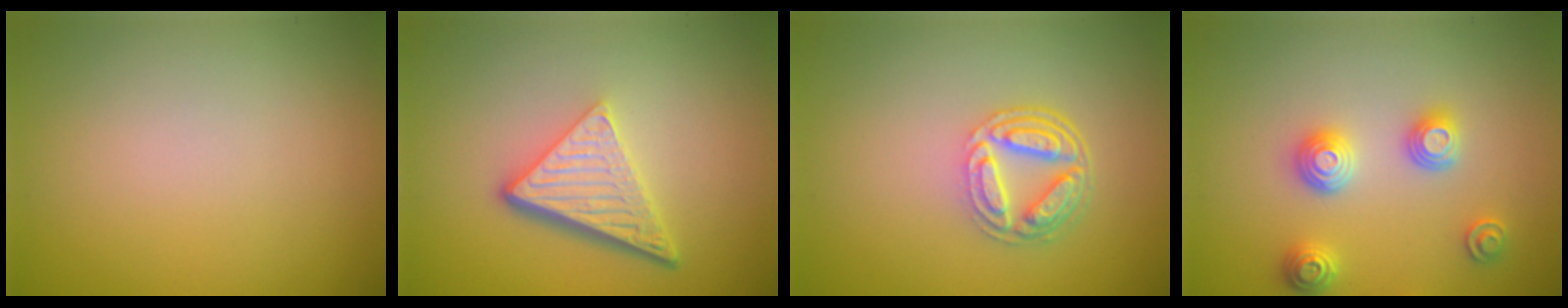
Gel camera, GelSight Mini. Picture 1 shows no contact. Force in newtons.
{"total": 5.1, "press": 3.6, "slide": 3.7}
{"total": 4.4, "press": 3.3, "slide": 2.9}
{"total": 3.1, "press": 3.0, "slide": 0.4}